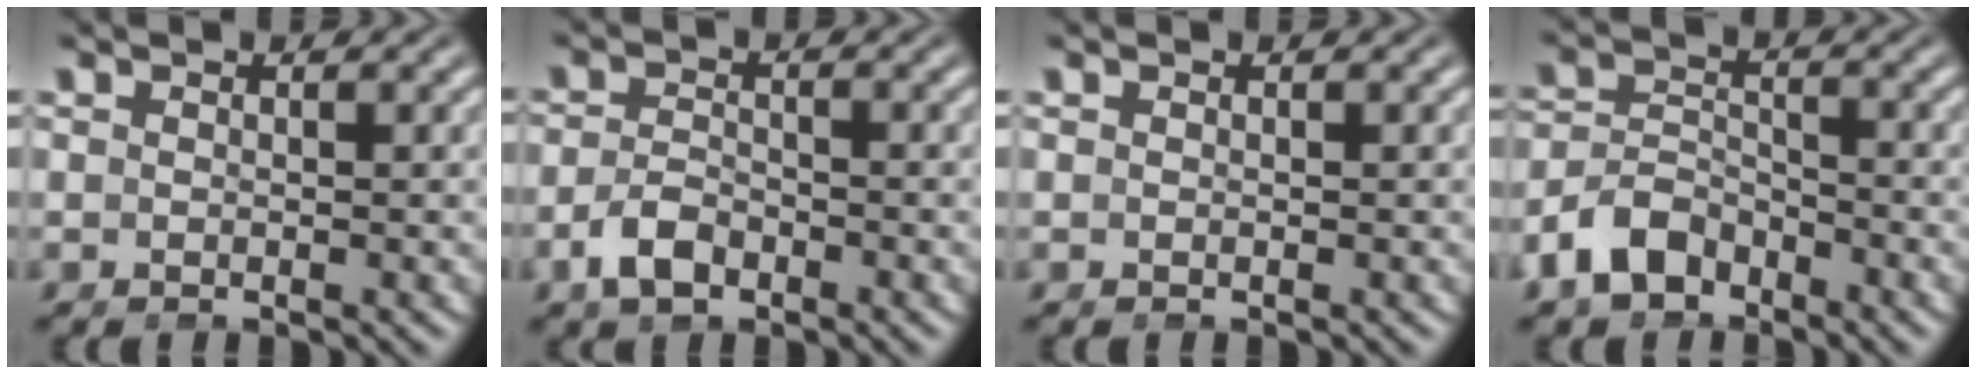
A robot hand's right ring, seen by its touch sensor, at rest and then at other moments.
{"total": 2.4, "force": [-2.0, 0.9, 1.0], "torque": [-0.014, -0.003, -0.039]}
{"total": 0.0}
{"total": 4.7, "force": [-3.6, 2.7, 1.4], "torque": [-0.023, -0.013, -0.062]}